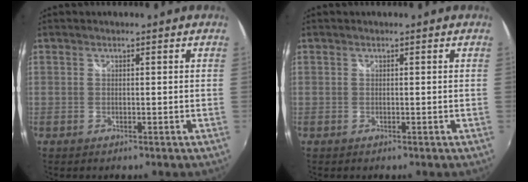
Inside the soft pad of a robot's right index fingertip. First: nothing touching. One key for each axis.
{"total": 0.0}